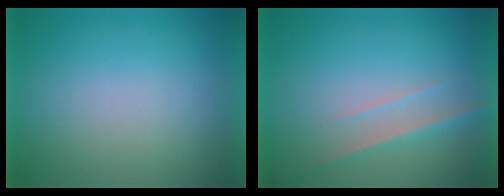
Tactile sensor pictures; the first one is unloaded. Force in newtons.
{"total": 2.9}